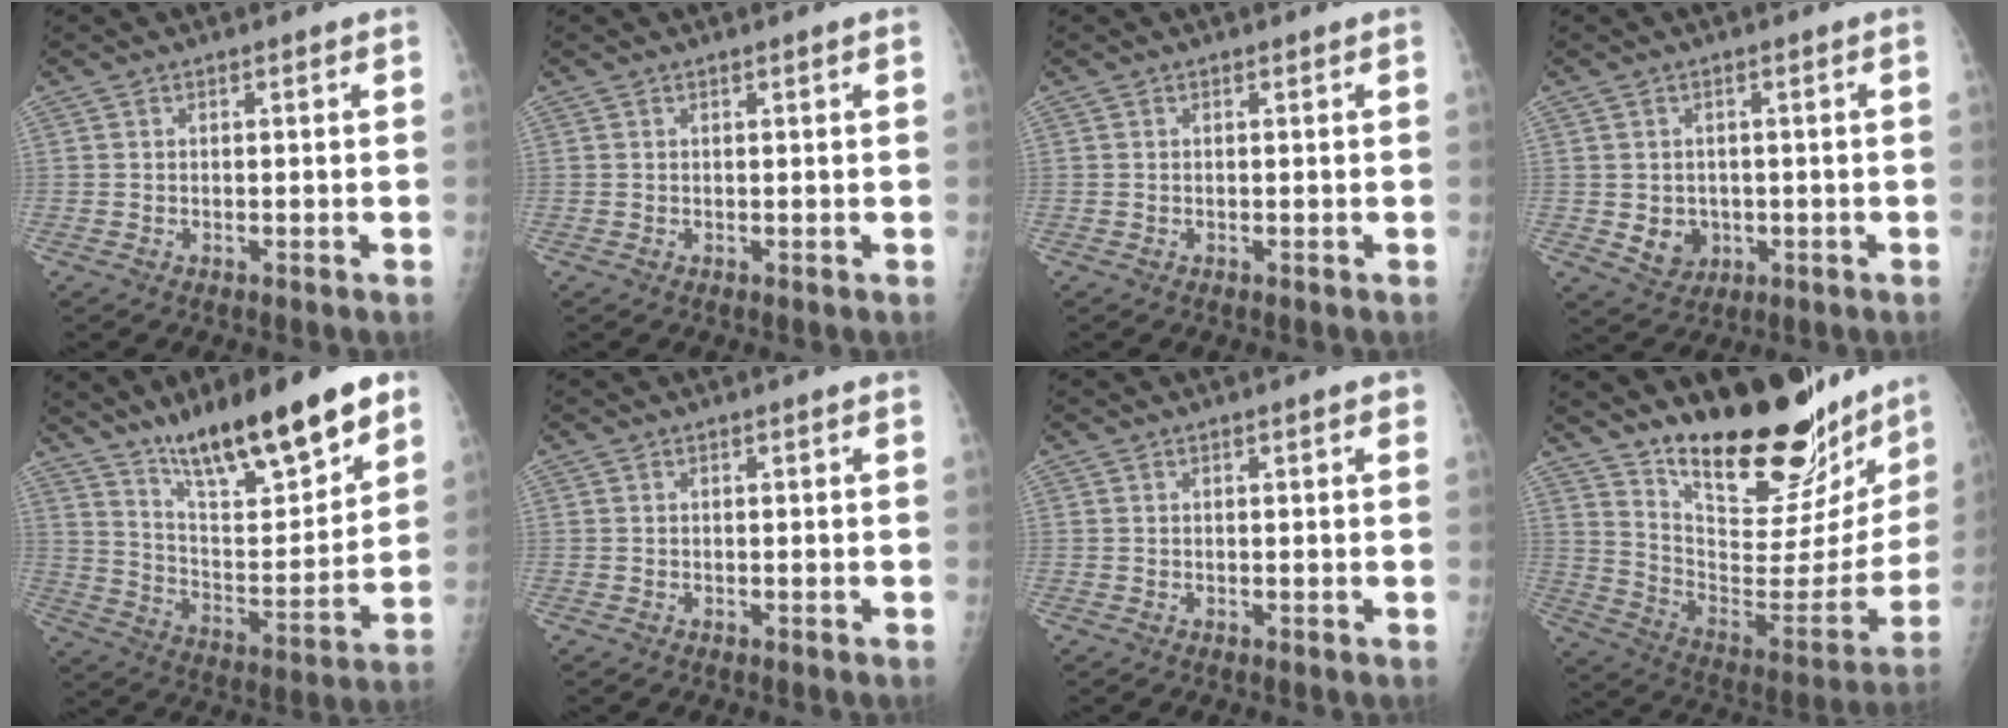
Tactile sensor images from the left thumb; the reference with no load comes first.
{"total": 0.5, "force": [0.2, -0.1, 0.5], "torque": [-0.011, 0.000, 0.005]}
{"total": 0.0}
{"total": 4.6, "force": [-0.5, 4.0, 2.2], "torque": [-0.016, -0.001, 0.005]}
{"total": 22.6, "force": [15.3, 5.7, 15.5], "torque": [-0.220, -0.069, 0.260]}
{"total": 0.0}
{"total": 1.5, "force": [0.8, 0.3, 1.3], "torque": [-0.017, 0.000, 0.008]}
{"total": 28.0, "force": [22.5, 9.0, 14.0], "torque": [-0.180, -0.140, 0.337]}